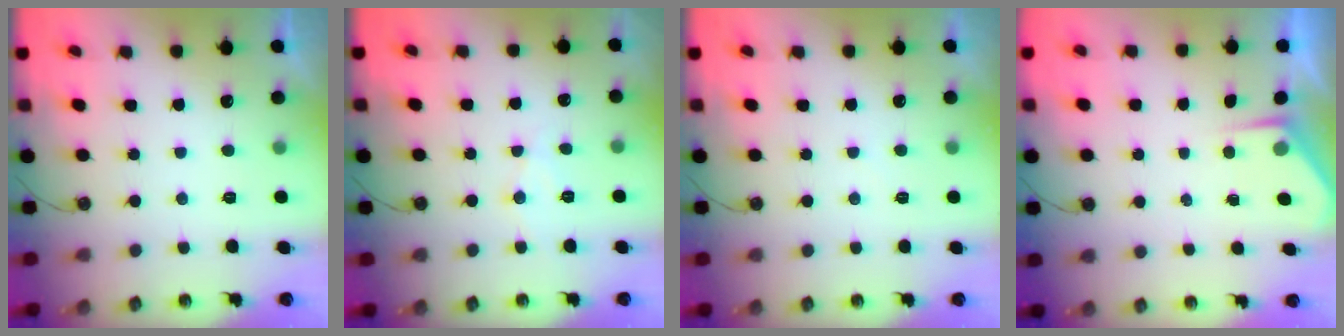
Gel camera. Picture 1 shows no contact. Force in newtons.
{"total": 6.4, "press": 6.4, "slide": 0.5}
{"total": 4.6, "press": 4.5, "slide": 0.8}
{"total": 2.7, "press": 2.7, "slide": 0.3}